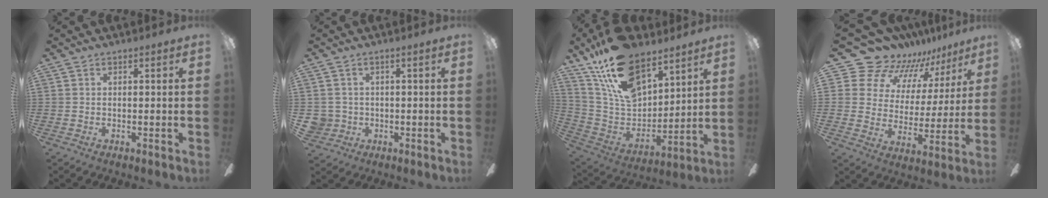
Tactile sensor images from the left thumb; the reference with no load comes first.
{"total": 3.3, "force": [-0.1, 3.3, 0.2], "torque": [-0.013, 0.009, 0.000]}
{"total": 21.6, "force": [14.4, 10.7, 12.0], "torque": [-0.236, -0.072, 0.263]}
{"total": 14.4, "force": [12.4, 7.1, 1.7], "torque": [-0.060, -0.108, 0.229]}